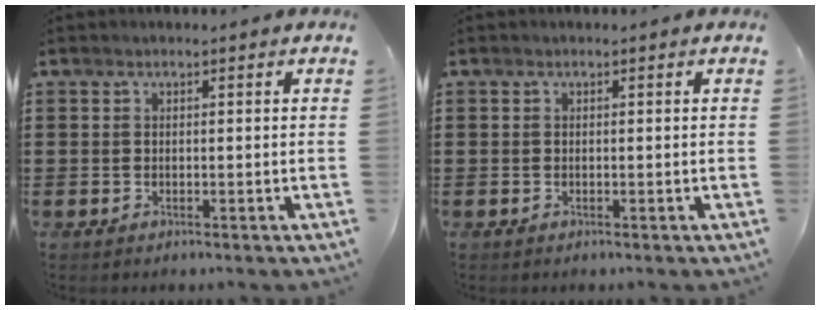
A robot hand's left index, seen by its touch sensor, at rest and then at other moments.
{"total": 0.0}